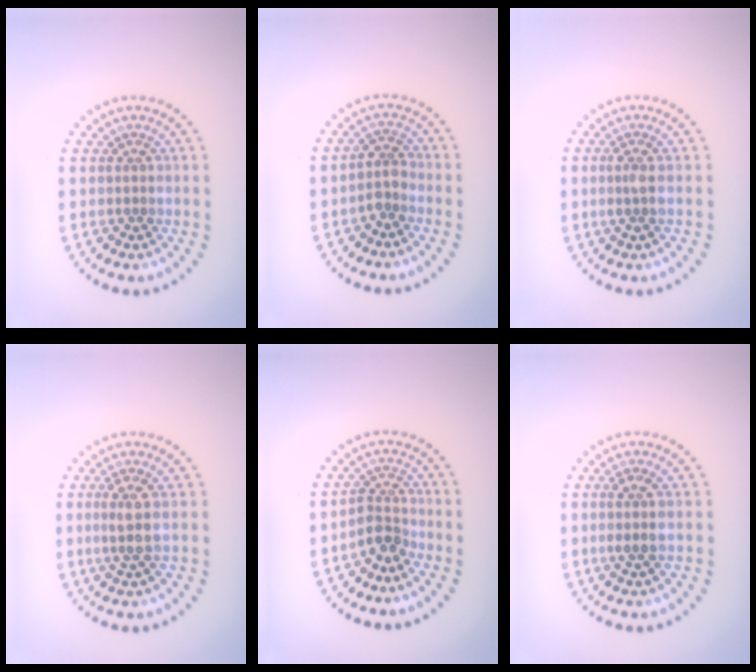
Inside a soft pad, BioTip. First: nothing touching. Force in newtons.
{"total": 1.9, "press": 1.5, "slide": 1.1}
{"total": 1.4, "press": 1.1, "slide": 0.8}
{"total": 2.2, "press": 1.8, "slide": 1.4}
{"total": 2.4, "press": 1.8, "slide": 1.5}
{"total": 2.1, "press": 1.7, "slide": 1.2}